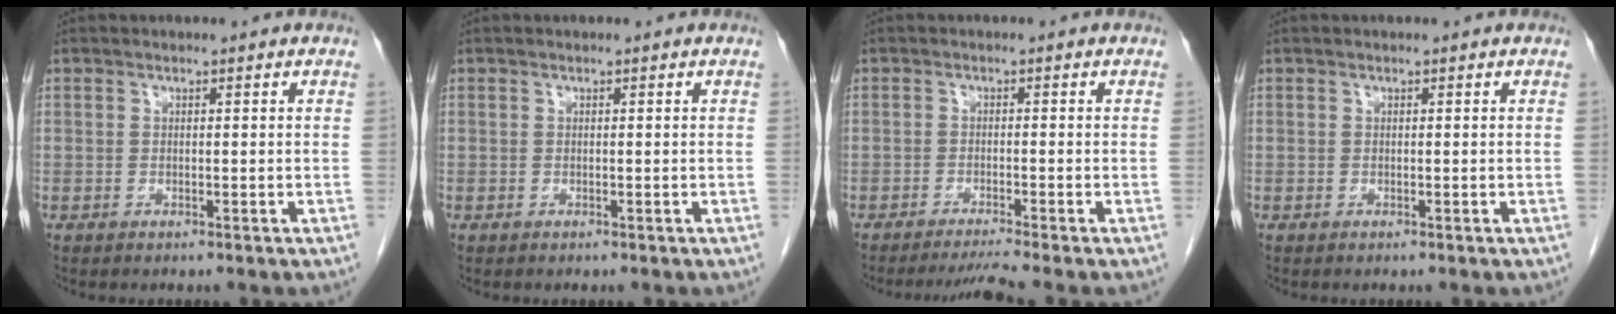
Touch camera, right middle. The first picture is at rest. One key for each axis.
{"total": 0.0}
{"total": 3.5, "fx": -2.9, "fy": -1.8, "fz": 0.9, "tx": -0.024, "ty": -0.017, "tz": -0.051}
{"total": 0.0}